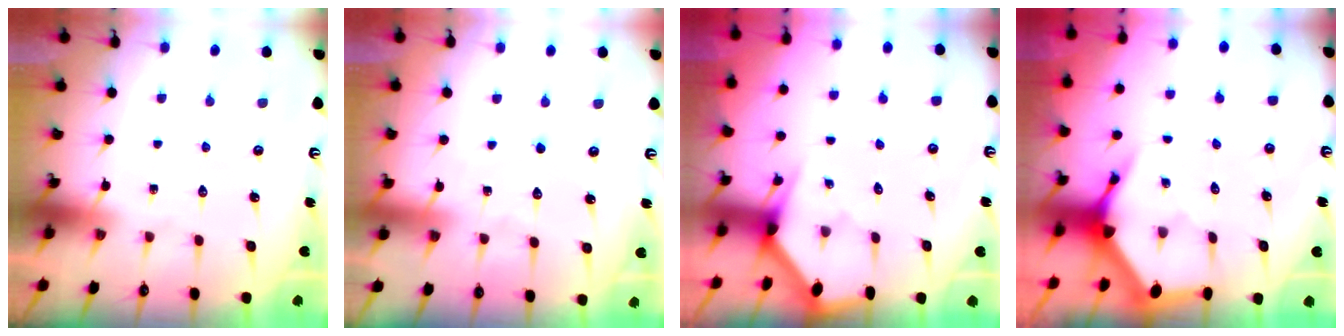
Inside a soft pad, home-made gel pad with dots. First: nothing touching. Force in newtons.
{"total": 2.7, "press": 2.6, "slide": 0.3}
{"total": 3.2, "press": 3.2, "slide": 0.4}
{"total": 3.7, "press": 3.7, "slide": 0.5}